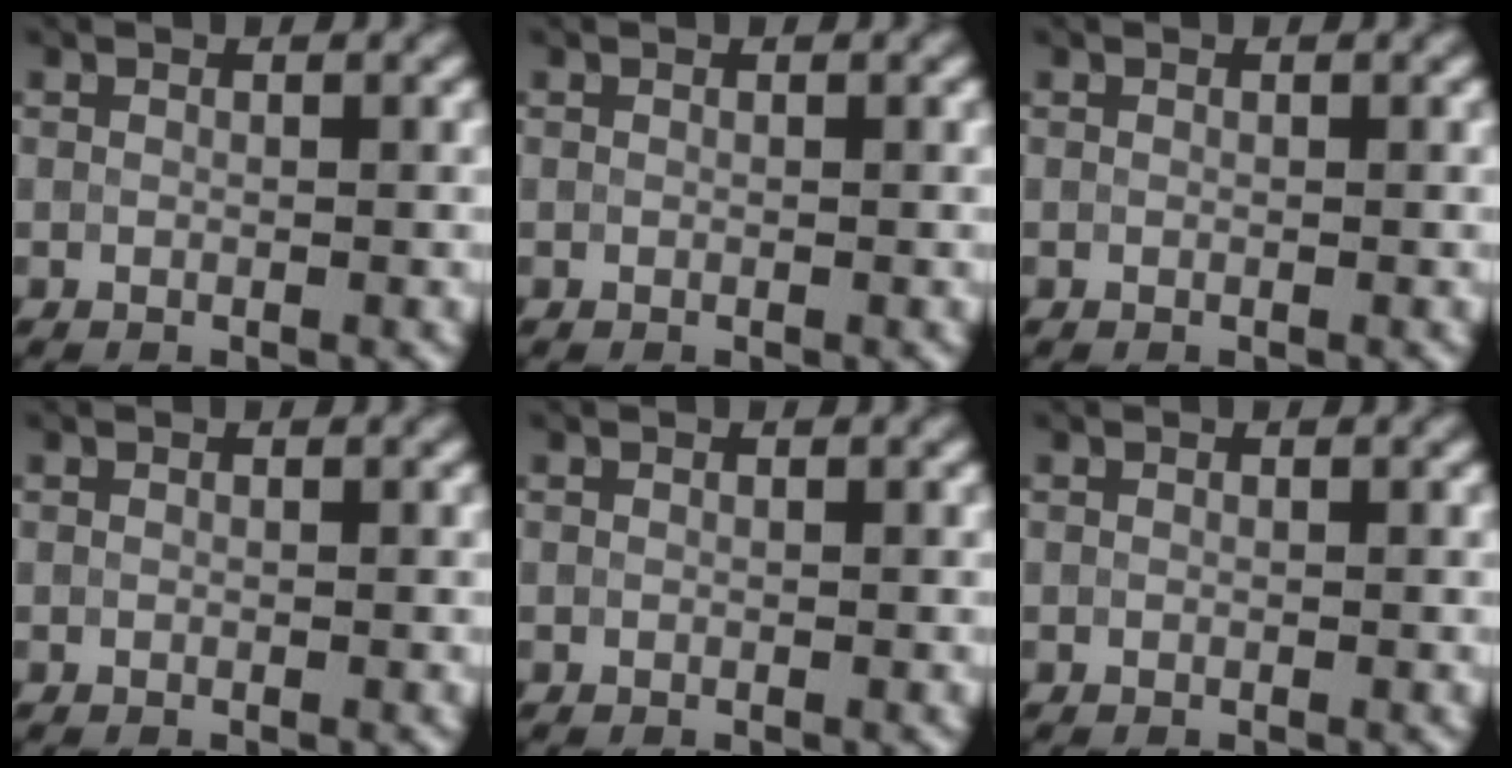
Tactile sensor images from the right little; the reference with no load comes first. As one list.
[{"total": 0.0}, {"total": 0.0}, {"total": 0.0}, {"total": 0.0}, {"total": 0.0}]